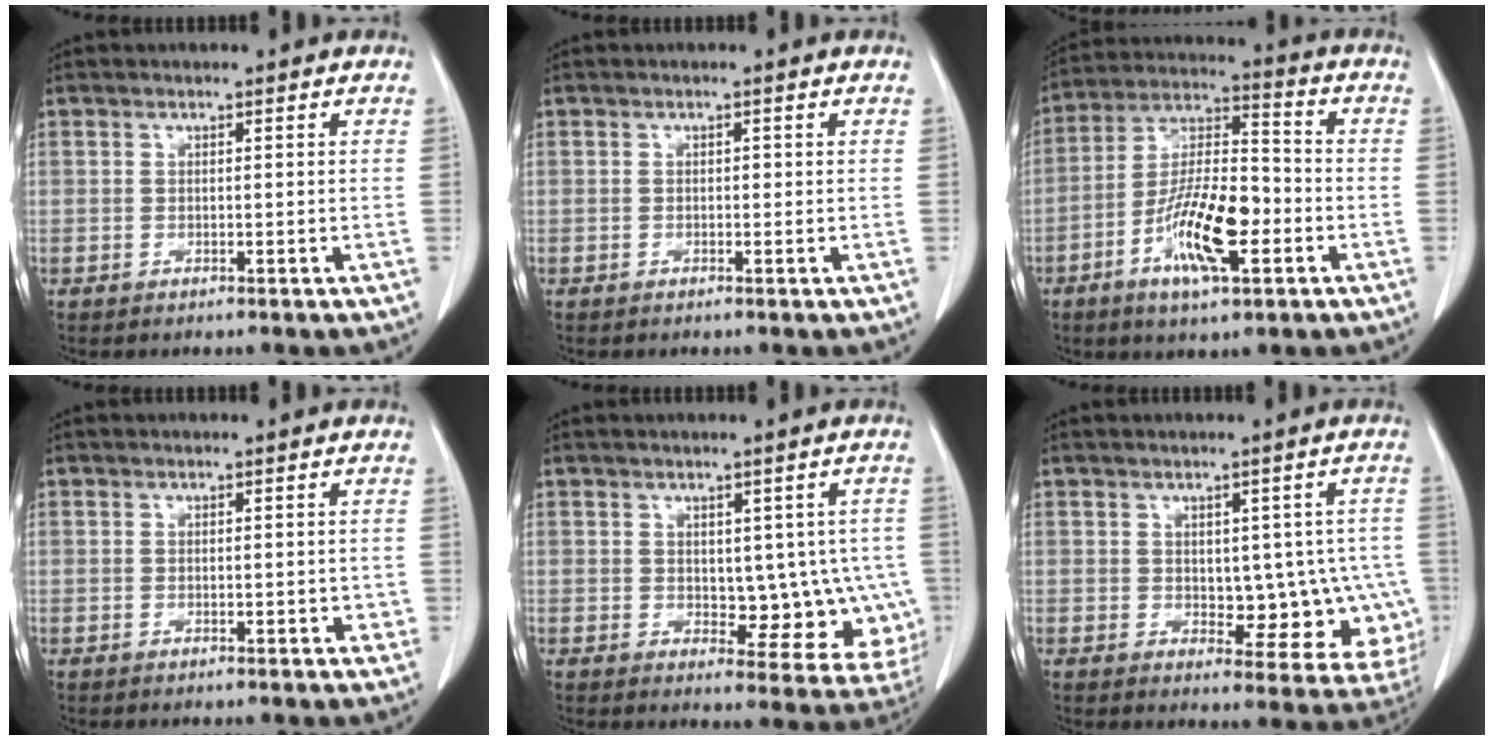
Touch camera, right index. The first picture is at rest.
{"total": 0.0}
{"total": 13.8, "force": [-5.0, 3.7, 12.3], "torque": [-0.237, 0.000, -0.091]}
{"total": 1.6, "force": [-0.2, 0.9, 1.3], "torque": [-0.014, 0.006, 0.001]}
{"total": 9.8, "force": [-0.5, 5.6, 8.1], "torque": [-0.072, 0.009, 0.010]}
{"total": 10.5, "force": [-1.1, 5.8, 8.7], "torque": [-0.079, 0.014, 0.002]}